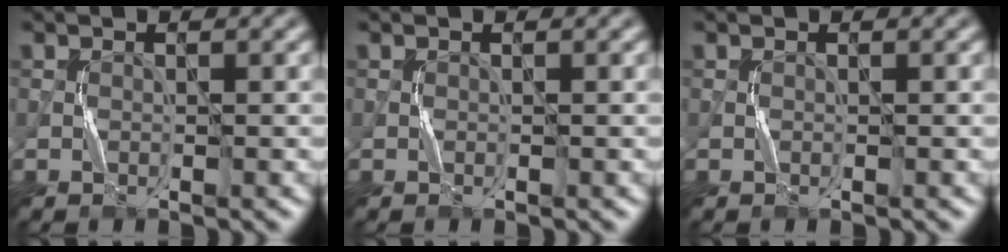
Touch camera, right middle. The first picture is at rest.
{"total": 0.0}
{"total": 0.0}